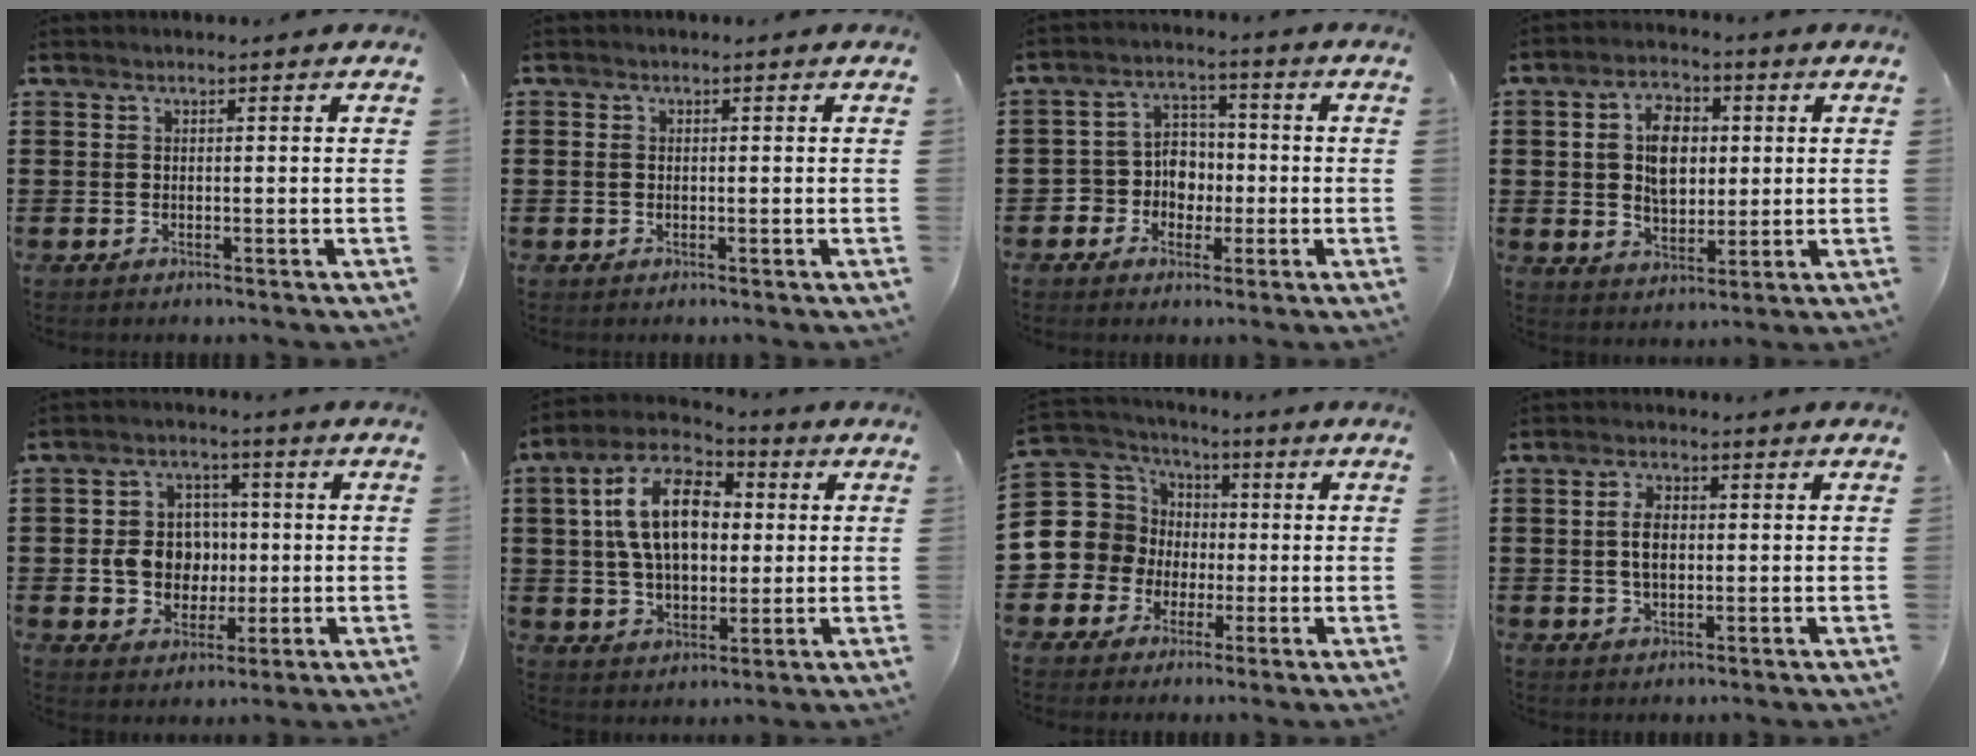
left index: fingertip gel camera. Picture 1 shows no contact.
{"total": 0.8, "force": [-0.2, 0.8, 0.2], "torque": [-0.006, 0.004, -0.004]}
{"total": 4.7, "force": [-1.6, 4.3, 1.1], "torque": [-0.038, 0.013, -0.034]}
{"total": 7.7, "force": [1.4, 5.1, 5.6], "torque": [-0.112, 0.012, 0.018]}
{"total": 7.8, "force": [0.0, 6.9, 3.7], "torque": [-0.087, 0.018, 0.000]}
{"total": 12.9, "force": [2.6, 7.9, 9.8], "torque": [-0.215, 0.015, 0.042]}
{"total": 11.2, "force": [-0.8, 10.9, 2.4], "torque": [-0.118, -0.001, -0.012]}
{"total": 4.1, "force": [0.3, 2.3, 3.4], "torque": [-0.083, 0.004, -0.001]}